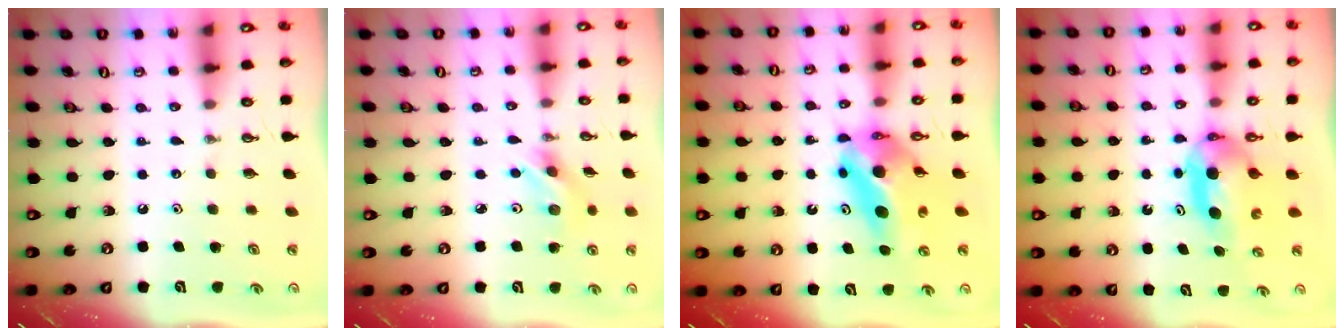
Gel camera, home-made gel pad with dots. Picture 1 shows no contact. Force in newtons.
{"total": 5.7, "press": 5.7, "slide": 0.2}
{"total": 13.2, "press": 11.0, "slide": 7.2}
{"total": 8.4, "press": 5.6, "slide": 6.4}